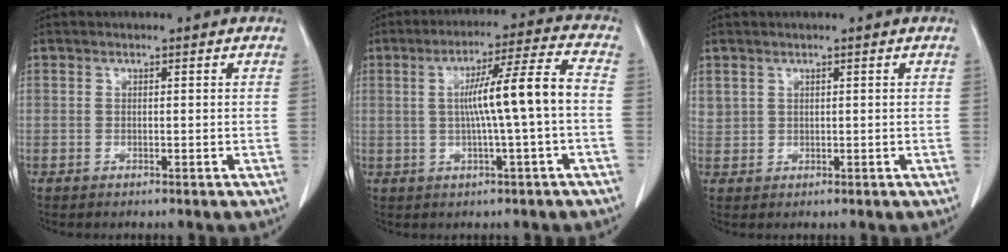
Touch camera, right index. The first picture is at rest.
{"total": 10.0, "force": [-0.4, -0.9, 9.9], "torque": [-0.166, 0.014, -0.004]}
{"total": 1.6, "force": [0.9, 1.3, 0.2], "torque": [0.004, 0.009, 0.017]}